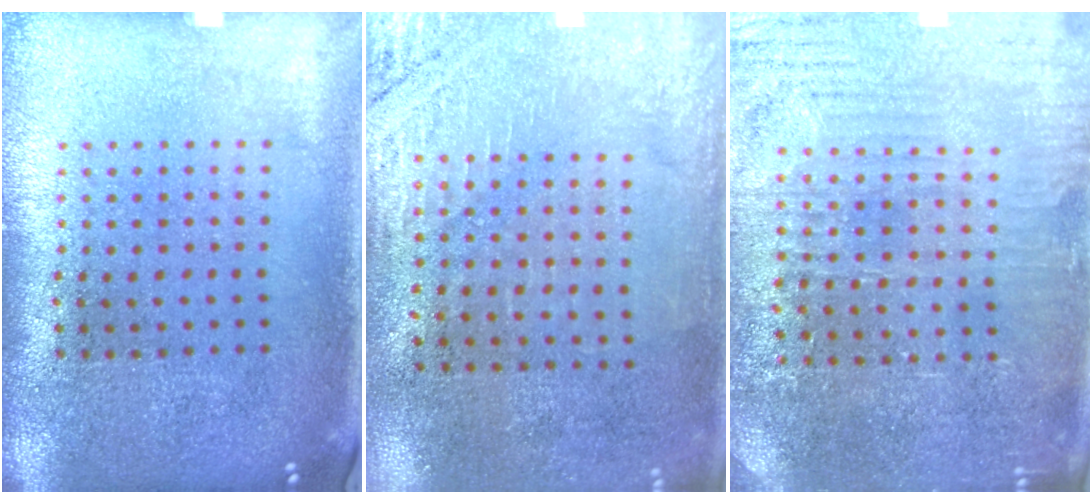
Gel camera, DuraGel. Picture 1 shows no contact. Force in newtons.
{"total": 2.7, "press": 2.4, "slide": 1.2}
{"total": 3.4, "press": 3.4, "slide": 0.5}